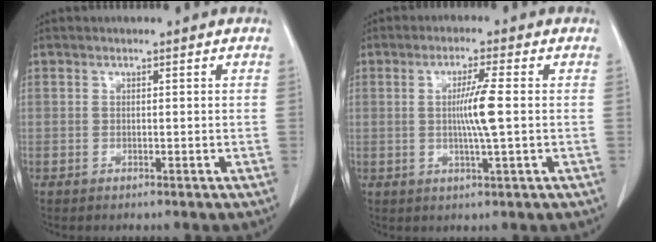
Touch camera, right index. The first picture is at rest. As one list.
[{"total": 5.6, "force": [0.1, -0.6, 5.6], "torque": [-0.102, -0.007, 0.001]}]